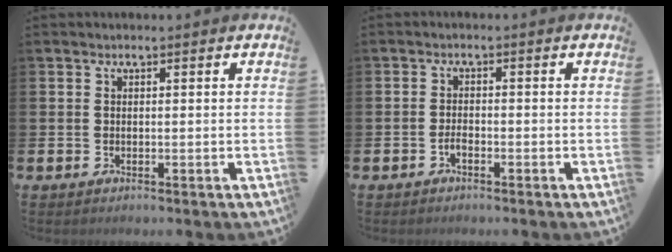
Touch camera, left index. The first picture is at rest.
{"total": 1.3, "force": [-0.9, 0.4, 0.8], "torque": [-0.017, -0.002, -0.017]}